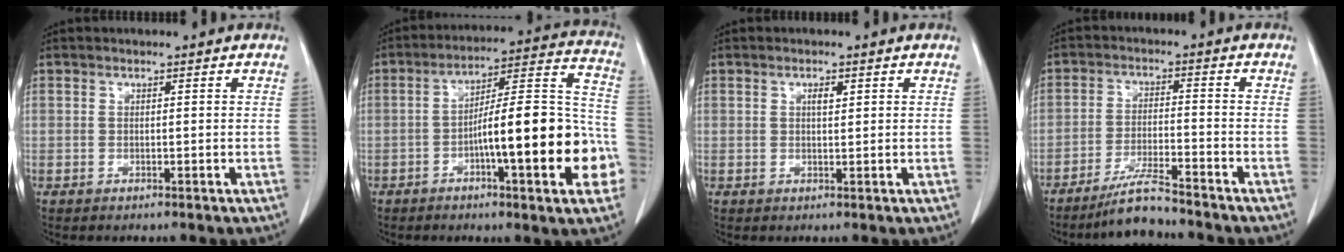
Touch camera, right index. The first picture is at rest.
{"total": 19.9, "force": [-5.5, 3.4, 18.8], "torque": [-0.217, 0.035, -0.072]}
{"total": 1.4, "force": [0.6, 0.5, 1.2], "torque": [-0.021, 0.000, 0.009]}
{"total": 6.2, "force": [-5.5, -0.2, 2.9], "torque": [-0.058, -0.024, -0.101]}